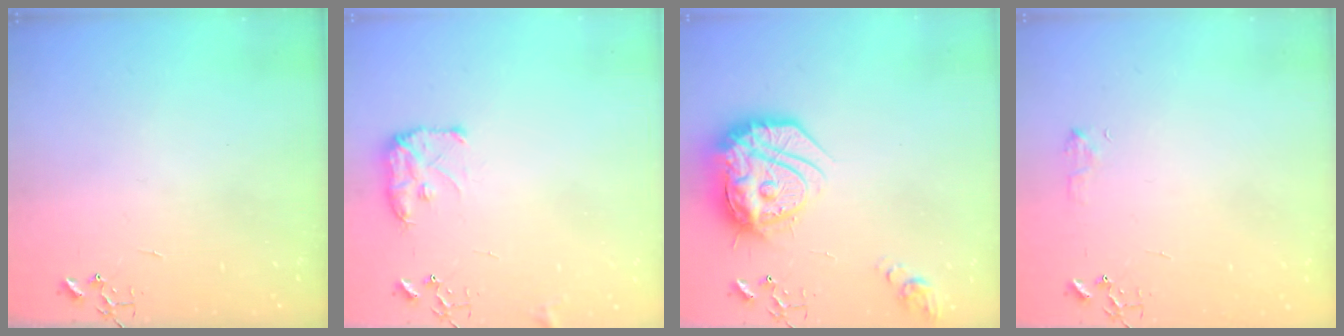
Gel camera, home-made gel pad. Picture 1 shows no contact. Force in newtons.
{"total": 8.9, "press": 8.8, "slide": 0.6}
{"total": 23.9, "press": 23.8, "slide": 2.1}
{"total": 6.0, "press": 6.0, "slide": 0.6}